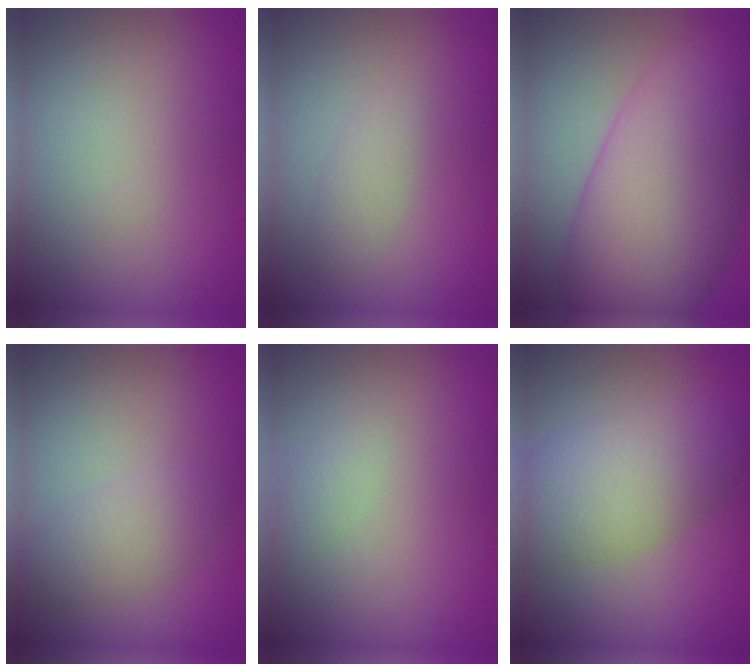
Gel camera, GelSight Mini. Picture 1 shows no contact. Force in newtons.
{"total": 1.5, "press": 1.5, "slide": 0.1}
{"total": 12.9, "press": 12.9, "slide": 0.2}
{"total": 2.9, "press": 2.9, "slide": 0.0}
{"total": 1.0, "press": 1.0, "slide": 0.0}
{"total": 6.8, "press": 6.8, "slide": 0.2}